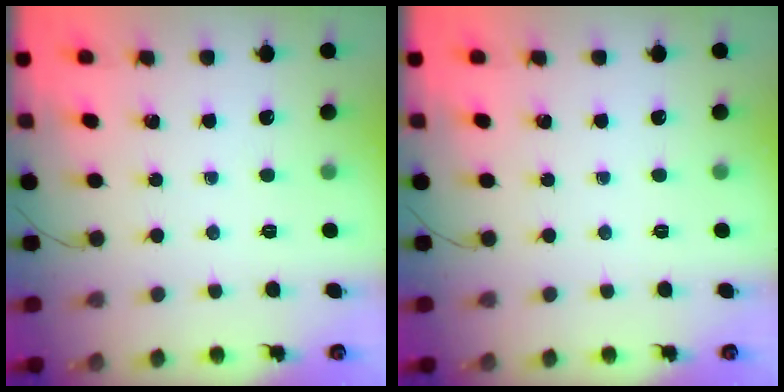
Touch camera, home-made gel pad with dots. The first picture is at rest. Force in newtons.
{"total": 0.0}